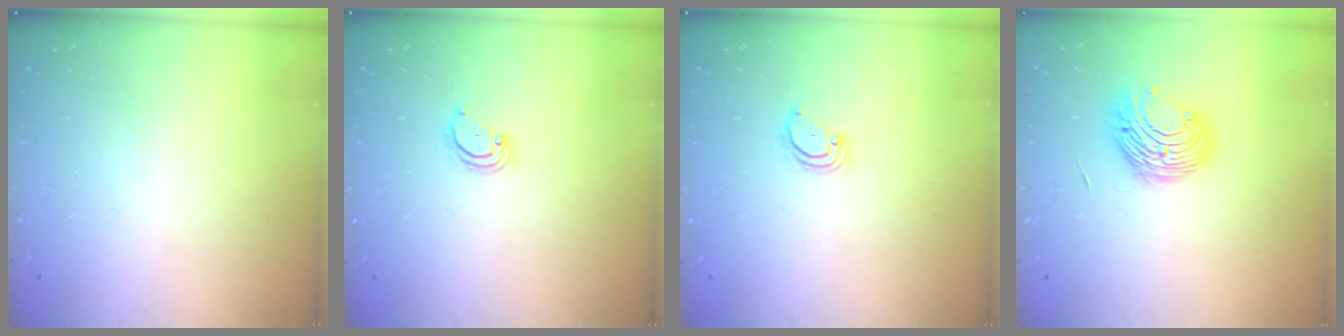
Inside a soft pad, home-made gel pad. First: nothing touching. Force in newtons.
{"total": 2.3, "press": 2.3, "slide": 0.2}
{"total": 2.3, "press": 2.3, "slide": 0.2}
{"total": 9.6, "press": 9.6, "slide": 0.7}